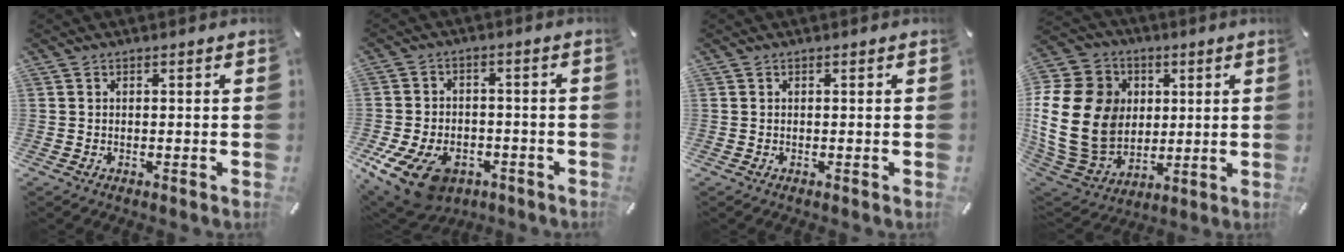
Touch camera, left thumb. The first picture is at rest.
{"total": 13.4, "force": [-7.0, 8.4, 7.7], "torque": [-0.160, 0.041, -0.121]}
{"total": 0.0}
{"total": 24.1, "force": [0.5, 20.0, 13.4], "torque": [-0.274, 0.002, 0.023]}